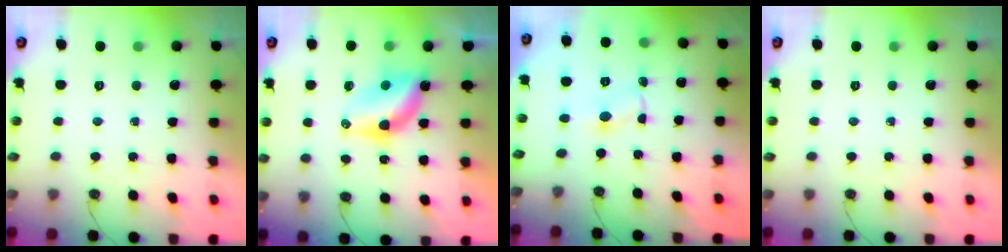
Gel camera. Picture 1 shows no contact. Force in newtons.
{"total": 6.9, "press": 6.9, "slide": 0.6}
{"total": 0.7, "press": 0.7, "slide": 0.1}
{"total": 0.0}